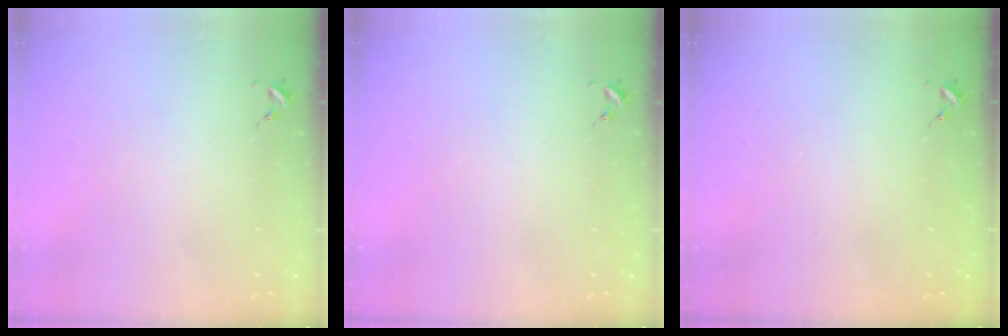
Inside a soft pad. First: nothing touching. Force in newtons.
{"total": 0.0}
{"total": 0.8, "press": 0.8, "slide": 0.0}